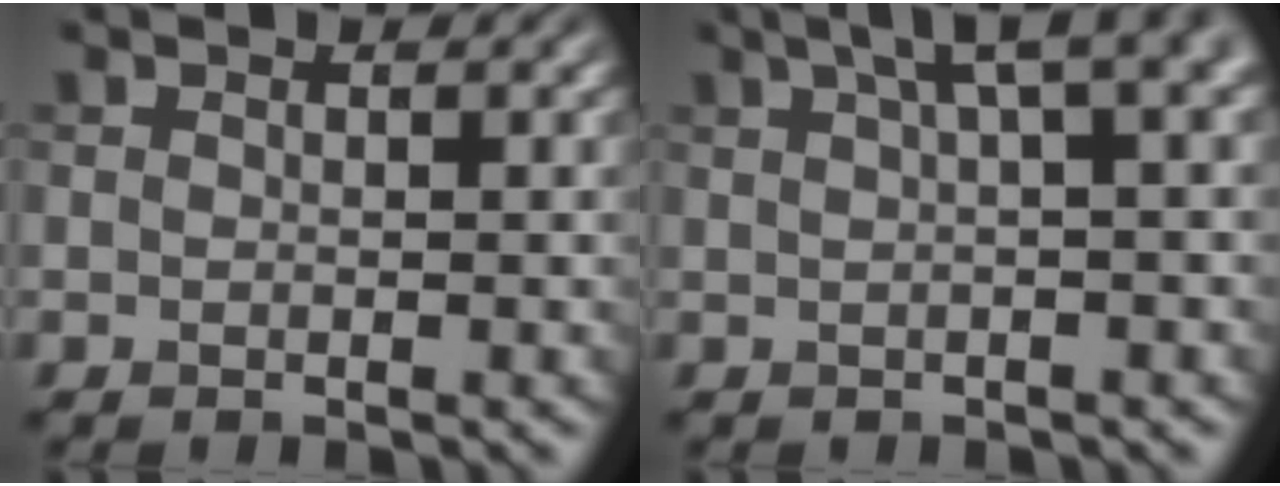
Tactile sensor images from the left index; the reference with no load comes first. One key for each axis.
{"total": 6.1, "fx": 2.7, "fy": 1.7, "fz": 5.2, "tx": -0.051, "ty": 0.028, "tz": 0.040}